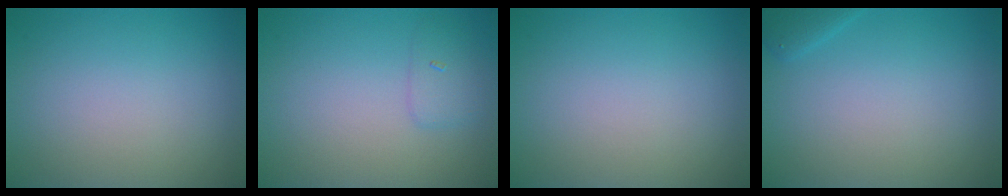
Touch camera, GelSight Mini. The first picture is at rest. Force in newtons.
{"total": 1.6, "press": 1.6, "slide": 0.0}
{"total": 0.0}
{"total": 1.2, "press": 1.2, "slide": 0.1}